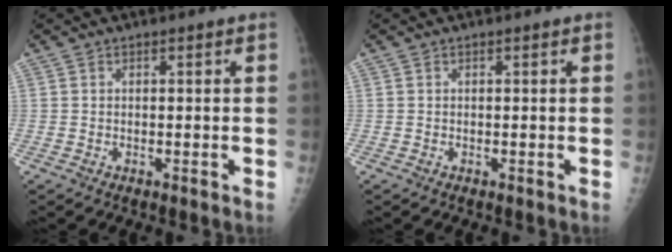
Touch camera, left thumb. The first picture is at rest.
{"total": 0.0}